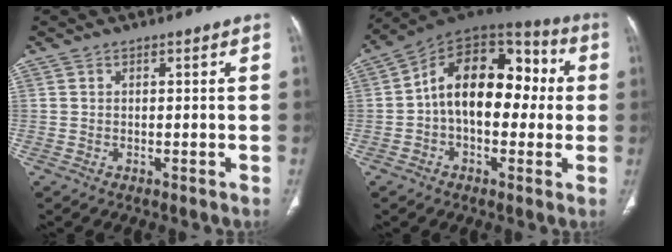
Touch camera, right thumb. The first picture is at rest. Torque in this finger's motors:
{"motor_torque": [-0.66, 1.50, 0.74, 0.13, 0.36]}